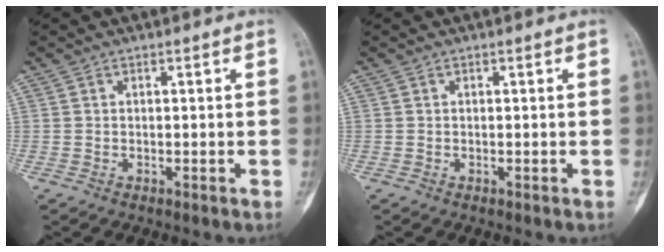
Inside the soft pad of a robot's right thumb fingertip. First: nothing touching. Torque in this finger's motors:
{"motor_torque": [2.51, 2.51, -0.01, -0.01, 0.00]}